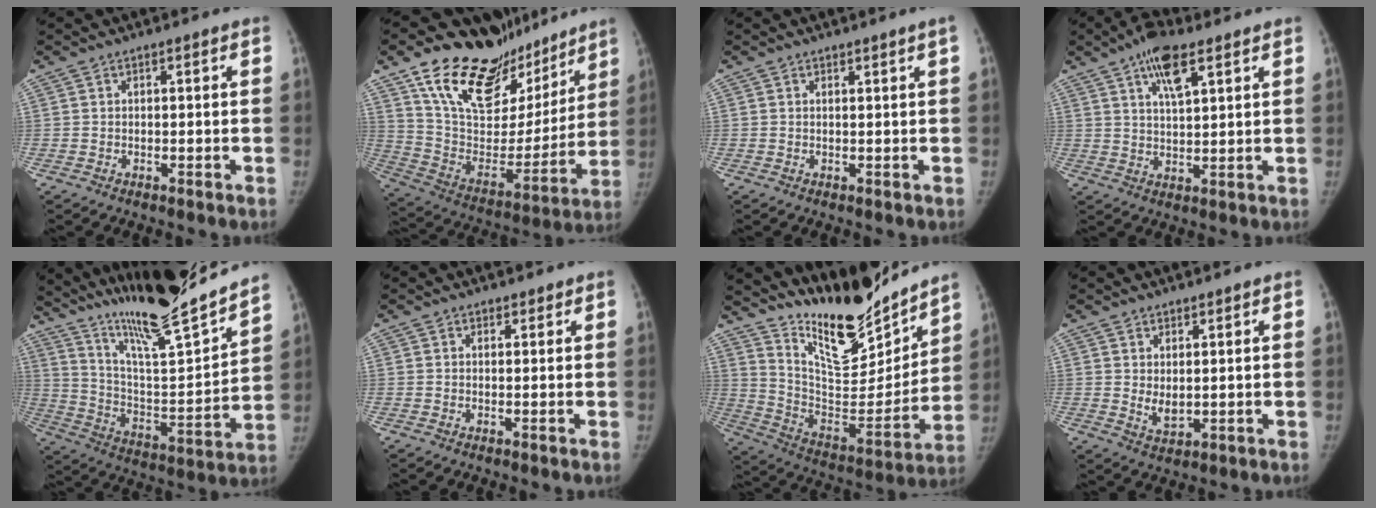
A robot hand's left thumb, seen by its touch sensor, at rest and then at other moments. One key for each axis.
{"total": 28.3, "fx": 20.6, "fy": 13.6, "fz": 13.9, "tx": -0.178, "ty": -0.083, "tz": 0.338}
{"total": 0.9, "fx": 0.7, "fy": -0.4, "fz": 0.5, "tx": -0.009, "ty": -0.009, "tz": 0.011}
{"total": 8.4, "fx": 4.7, "fy": 3.0, "fz": 6.2, "tx": -0.097, "ty": -0.017, "tz": 0.079}
{"total": 24.8, "fx": 21.1, "fy": 1.4, "fz": 12.9, "tx": -0.190, "ty": -0.114, "tz": 0.345}
{"total": 0.9, "fx": 0.7, "fy": 0.5, "fz": -0.1, "tx": 0.011, "ty": -0.008, "tz": 0.006}
{"total": 21.8, "fx": 18.8, "fy": 5.7, "fz": 9.5, "tx": -0.104, "ty": -0.126, "tz": 0.317}
{"total": 3.2, "fx": 1.1, "fy": 1.9, "fz": 2.4, "tx": -0.032, "ty": -0.021, "tz": 0.027}